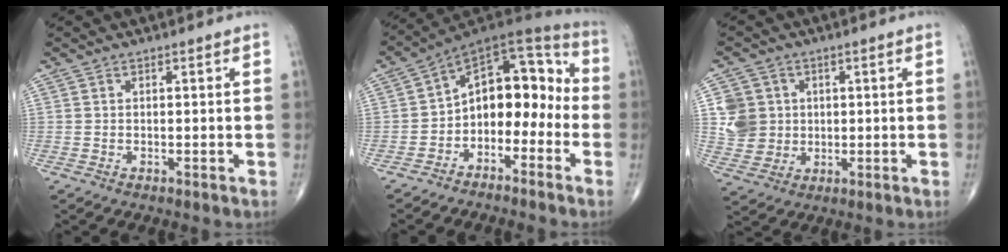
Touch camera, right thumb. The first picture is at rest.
{"total": 13.6, "force": [-3.5, 8.9, 9.7], "torque": [-0.094, 0.081, -0.066]}
{"total": 7.6, "force": [1.2, 7.2, 2.2], "torque": [-0.018, -0.001, 0.026]}